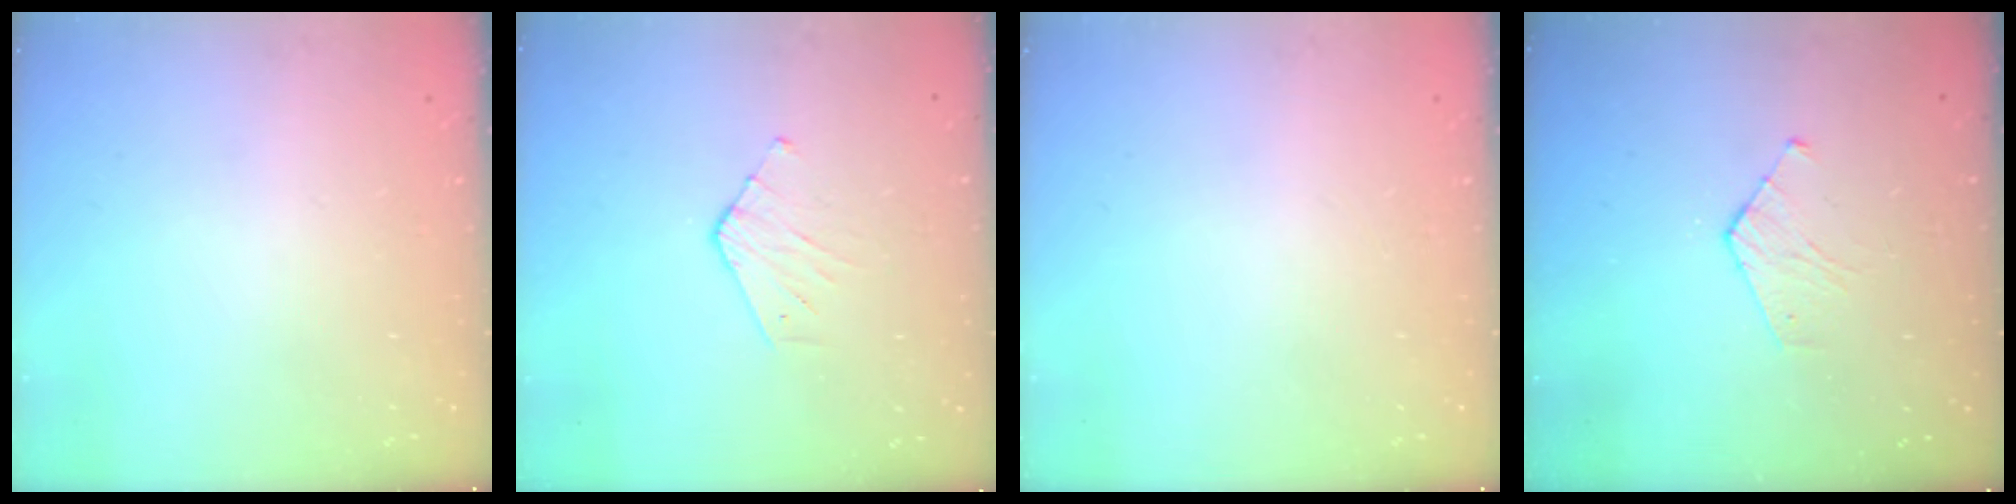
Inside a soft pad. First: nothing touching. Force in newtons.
{"total": 3.4, "press": 3.4, "slide": 0.3}
{"total": 0.0}
{"total": 2.8, "press": 2.7, "slide": 0.3}